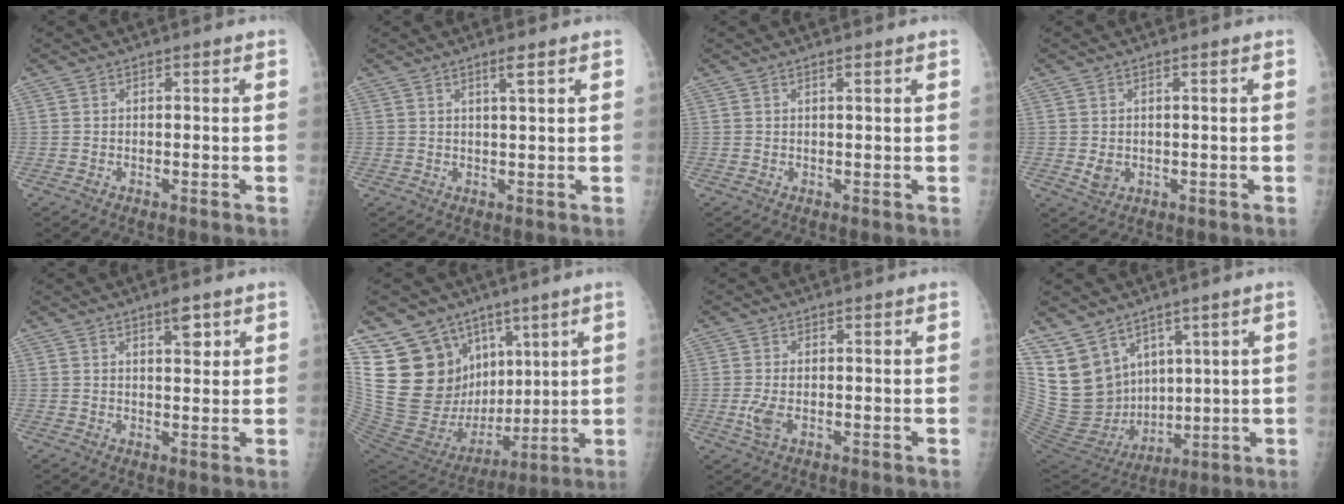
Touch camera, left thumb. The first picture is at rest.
{"total": 2.2, "force": [1.3, 0.0, 1.8], "torque": [-0.034, -0.010, 0.024]}
{"total": 0.8, "force": [0.5, 0.0, 0.6], "torque": [-0.010, -0.002, 0.009]}
{"total": 2.1, "force": [-0.1, 1.6, 1.4], "torque": [-0.017, -0.003, 0.004]}
{"total": 3.6, "force": [2.1, 1.2, 2.7], "torque": [-0.031, -0.013, 0.032]}
{"total": 22.0, "force": [10.4, 15.7, 11.5], "torque": [-0.180, -0.036, 0.217]}
{"total": 3.0, "force": [-0.5, 1.4, 2.6], "torque": [-0.070, -0.002, -0.010]}
{"total": 15.1, "force": [9.0, 10.4, 6.2], "torque": [-0.096, -0.036, 0.210]}